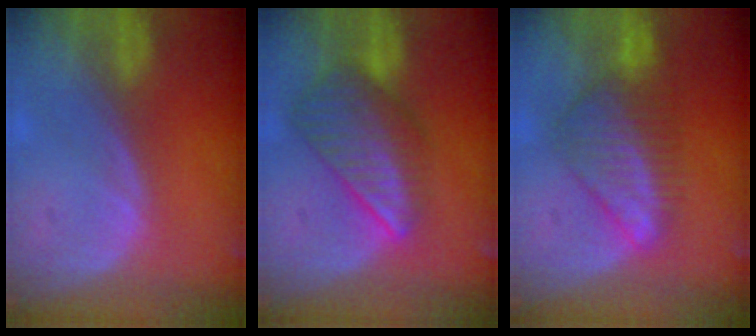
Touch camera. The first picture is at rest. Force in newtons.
{"total": 8.6, "press": 7.5, "slide": 4.1}
{"total": 7.2, "press": 6.9, "slide": 1.9}